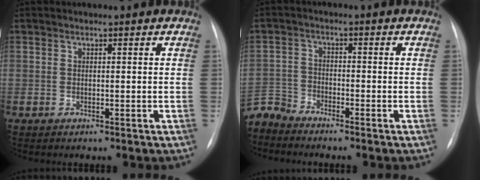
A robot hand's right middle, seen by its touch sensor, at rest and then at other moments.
{"total": 4.6, "force": [-4.5, 0.3, -0.2], "torque": [0.006, -0.008, -0.090]}